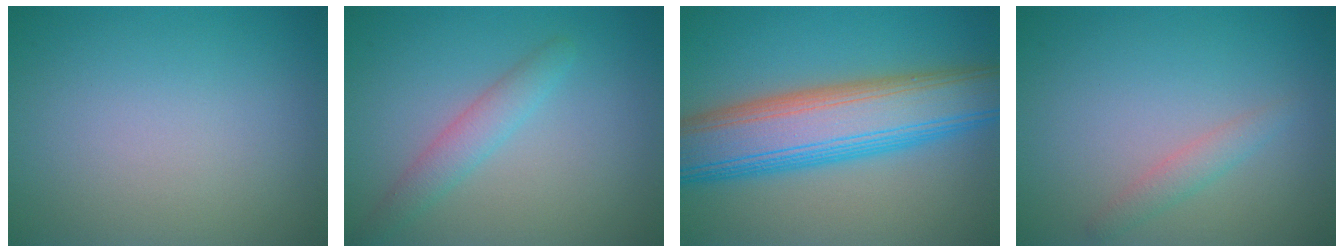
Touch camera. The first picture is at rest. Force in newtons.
{"total": 2.4, "press": 2.4, "slide": 0.2}
{"total": 10.6, "press": 10.6, "slide": 0.1}
{"total": 1.5, "press": 1.5, "slide": 0.2}